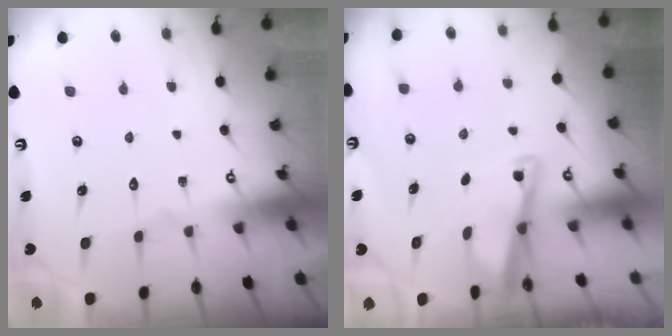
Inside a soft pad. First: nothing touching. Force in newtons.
{"total": 2.9, "press": 2.9, "slide": 0.3}